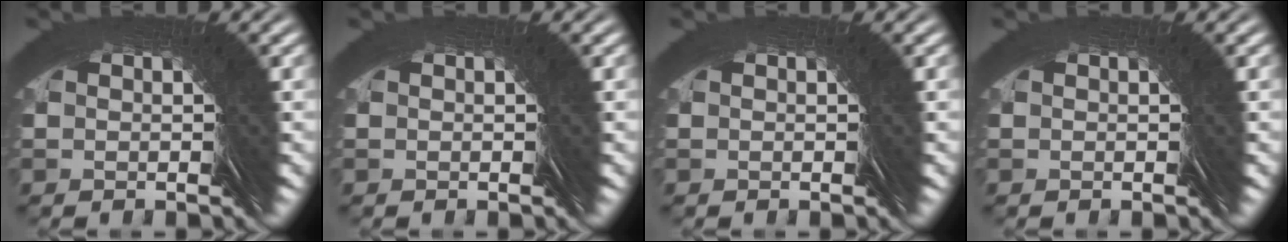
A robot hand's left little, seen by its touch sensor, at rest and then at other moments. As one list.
[{"total": 0.0}, {"total": 0.0}, {"total": 0.0}]